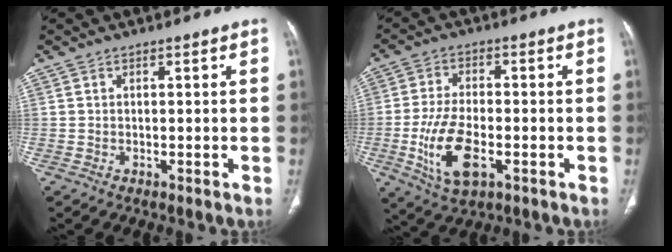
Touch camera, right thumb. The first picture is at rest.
{"total": 11.4, "force": [-3.3, 5.6, 9.4], "torque": [-0.187, 0.004, -0.054]}